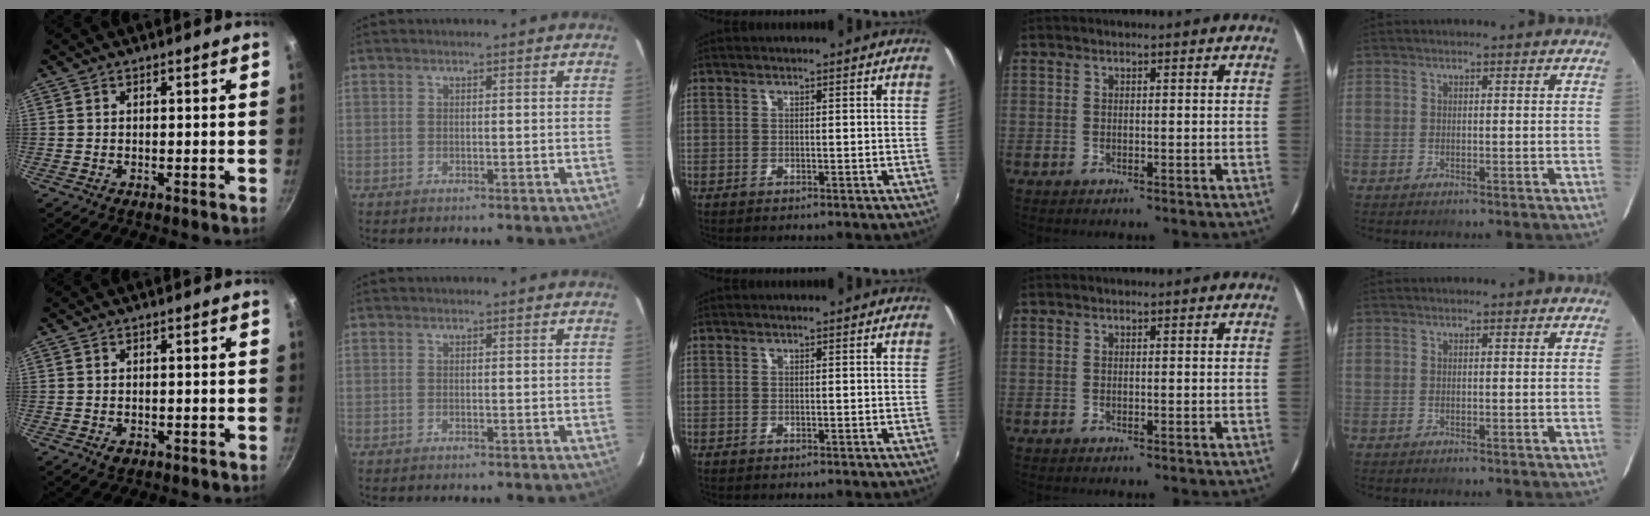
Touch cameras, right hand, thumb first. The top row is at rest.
{"thumb": {"total": 1.7, "force": [-0.7, 1.1, 1.0], "torque": [-0.015, 0.003, -0.006]}}